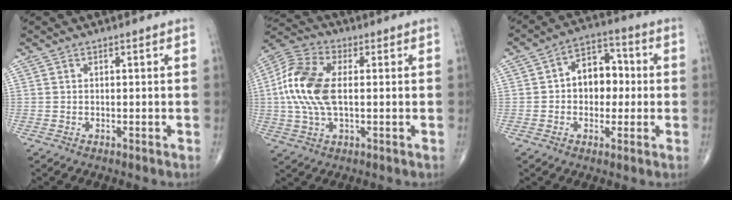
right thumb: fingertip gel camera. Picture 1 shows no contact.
{"total": 13.5, "force": [0.7, 7.3, 11.4], "torque": [-0.255, 0.017, 0.008]}
{"total": 9.5, "force": [0.3, 6.8, 6.6], "torque": [-0.059, 0.024, -0.006]}